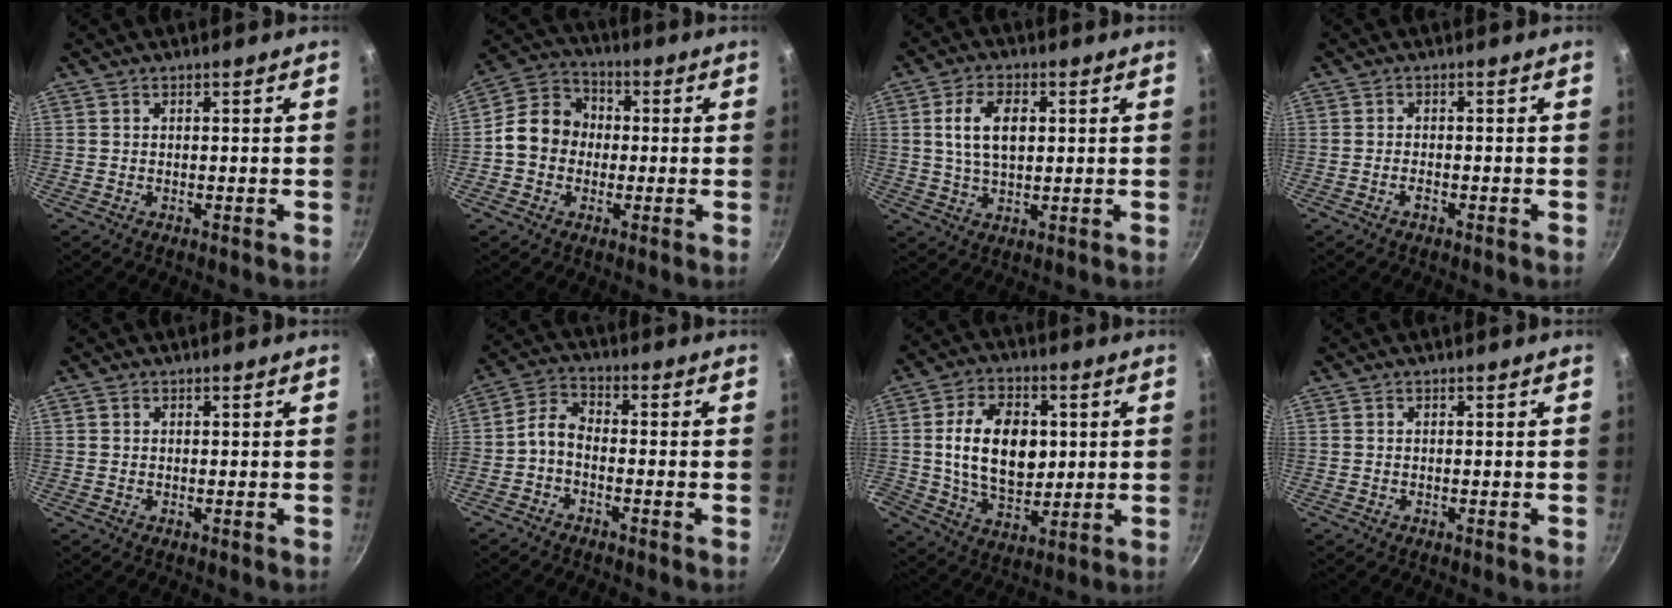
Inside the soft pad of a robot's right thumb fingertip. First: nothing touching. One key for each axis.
{"total": 10.5, "fx": -0.7, "fy": 9.1, "fz": 5.3, "tx": -0.058, "ty": 0.027, "tz": -0.034}
{"total": 8.6, "fx": 1.7, "fy": 4.9, "fz": 6.9, "tx": -0.114, "ty": 0.004, "tz": 0.031}
{"total": 1.4, "fx": -0.8, "fy": 0.6, "fz": 0.9, "tx": -0.022, "ty": 0.009, "tz": -0.018}
{"total": 0.5, "fx": 0.2, "fy": 0.5, "fz": 0.1, "tx": -0.001, "ty": 0.002, "tz": 0.001}
{"total": 4.7, "fx": -2.1, "fy": 2.5, "fz": 3.3, "tx": -0.075, "ty": 0.033, "tz": -0.054}
{"total": 14.6, "fx": 1.6, "fy": 9.7, "fz": 10.8, "tx": -0.159, "ty": -0.004, "tz": 0.029}
{"total": 0.0}